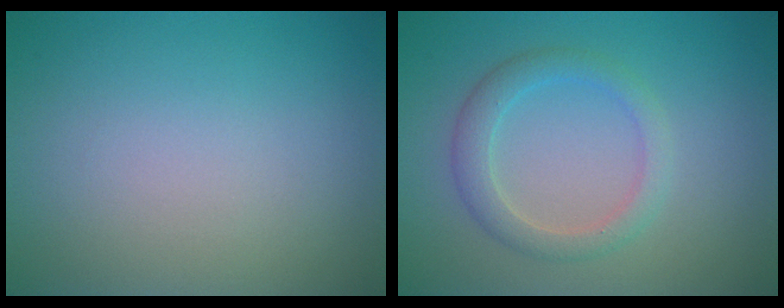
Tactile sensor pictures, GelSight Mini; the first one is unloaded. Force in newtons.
{"total": 2.6, "press": 2.6, "slide": 0.1}